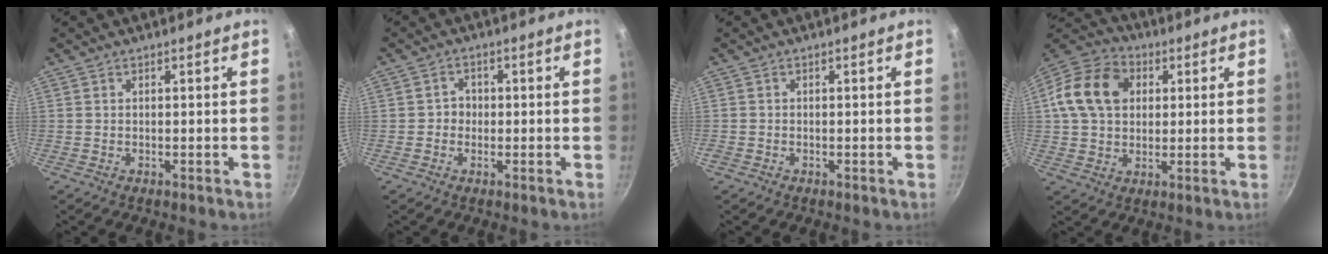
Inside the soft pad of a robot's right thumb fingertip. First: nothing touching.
{"total": 2.5, "force": [-0.4, 2.3, 0.9], "torque": [0.005, 0.007, -0.010]}
{"total": 0.6, "force": [-0.4, 0.5, 0.1], "torque": [-0.003, 0.003, -0.008]}
{"total": 14.5, "force": [3.0, 11.2, 8.8], "torque": [-0.144, 0.019, 0.037]}